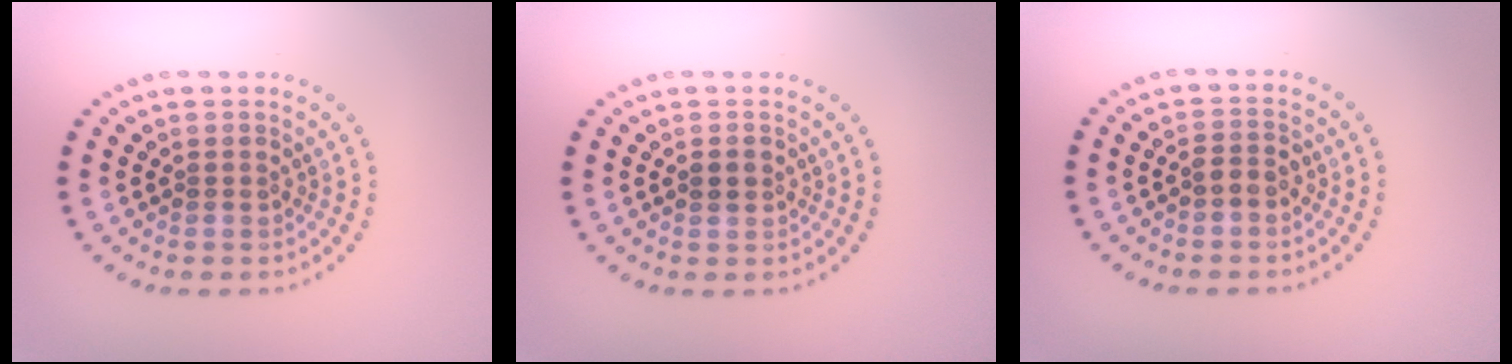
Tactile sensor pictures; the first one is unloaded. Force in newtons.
{"total": 1.4, "press": 1.4, "slide": 0.1}
{"total": 1.8, "press": 1.7, "slide": 0.4}